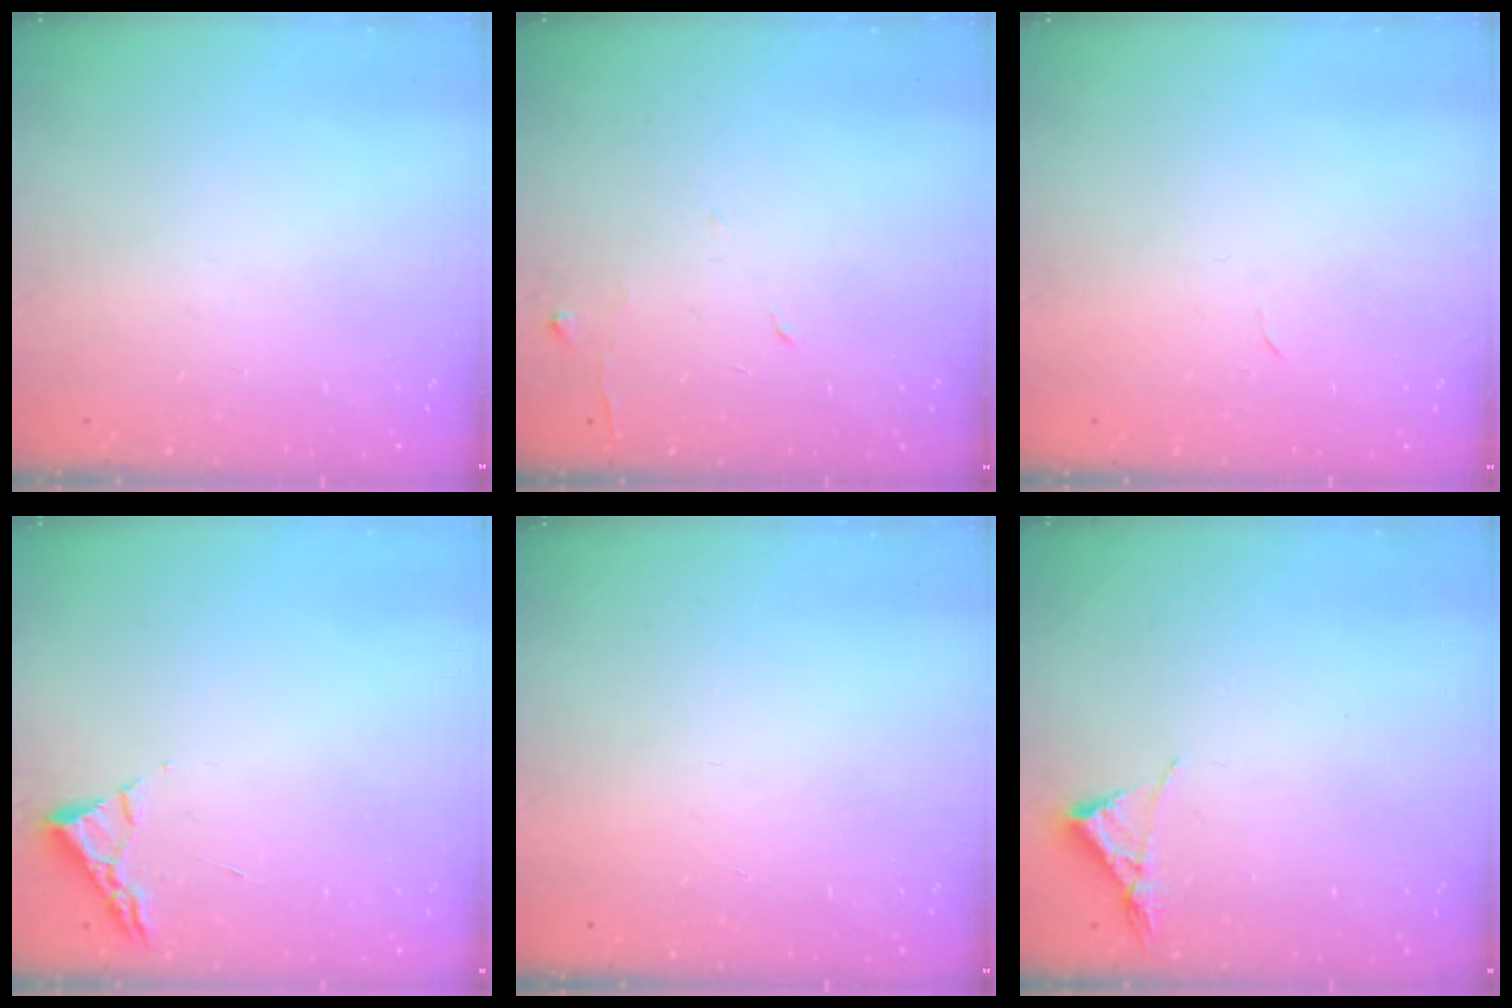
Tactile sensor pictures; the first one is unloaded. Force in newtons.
{"total": 5.8, "press": 5.7, "slide": 0.6}
{"total": 2.3, "press": 2.3, "slide": 0.4}
{"total": 3.0, "press": 2.9, "slide": 0.4}
{"total": 1.6, "press": 1.6, "slide": 0.1}
{"total": 3.1, "press": 3.1, "slide": 0.5}